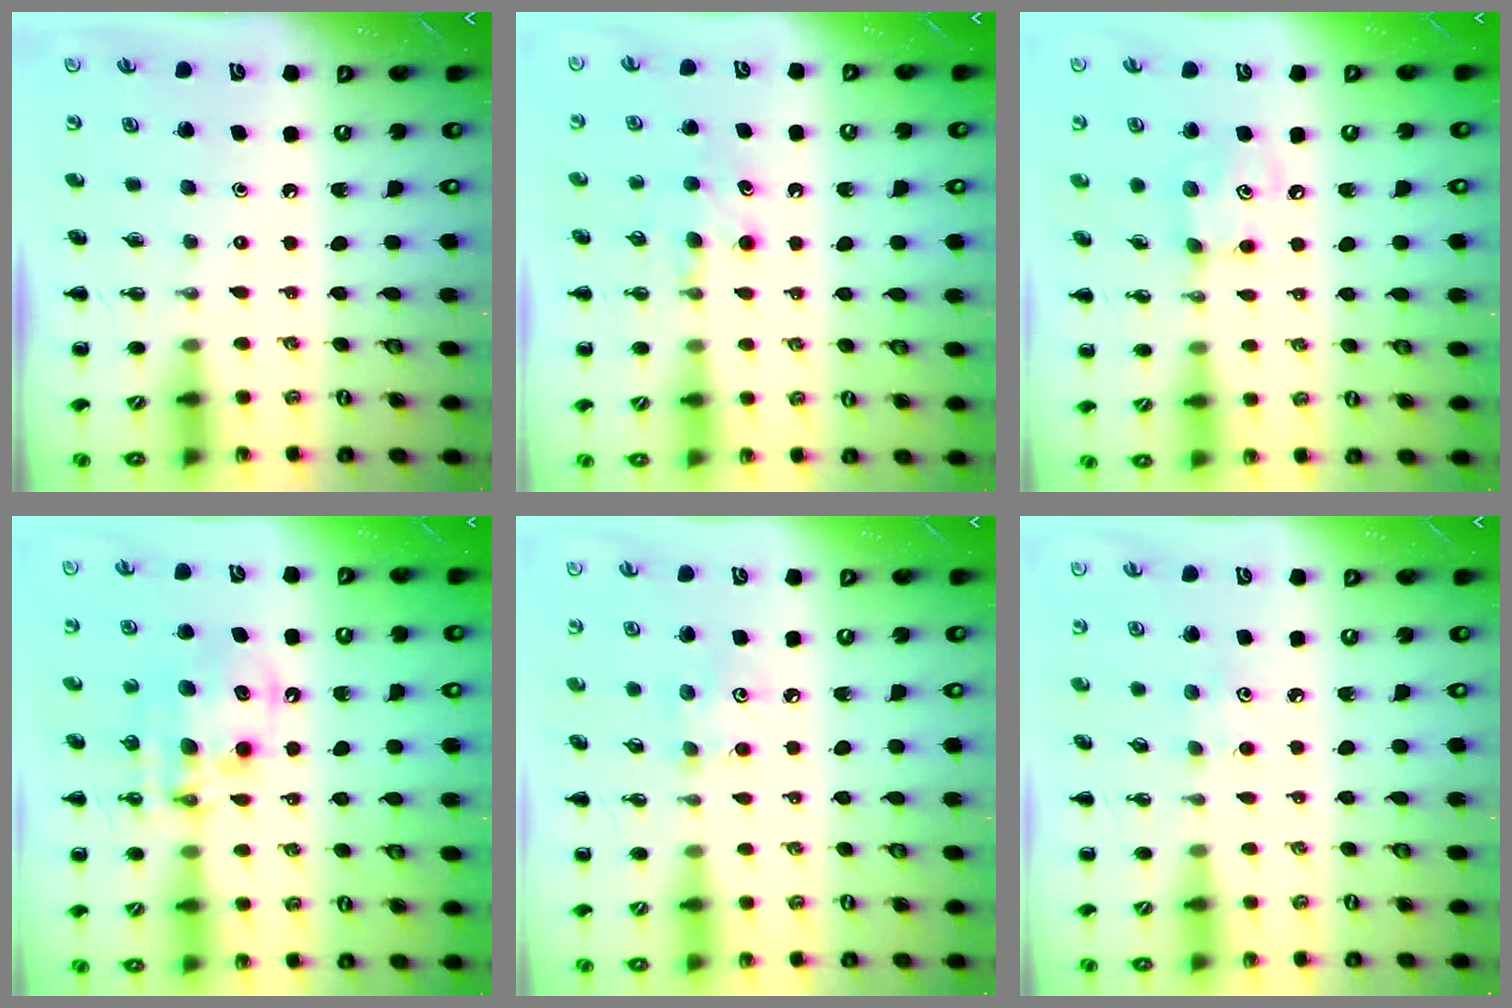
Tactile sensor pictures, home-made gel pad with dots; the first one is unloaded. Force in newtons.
{"total": 7.5, "press": 7.3, "slide": 1.7}
{"total": 5.5, "press": 5.5, "slide": 0.5}
{"total": 11.5, "press": 11.2, "slide": 2.8}
{"total": 3.5, "press": 3.5, "slide": 0.6}
{"total": 2.7, "press": 2.6, "slide": 0.7}